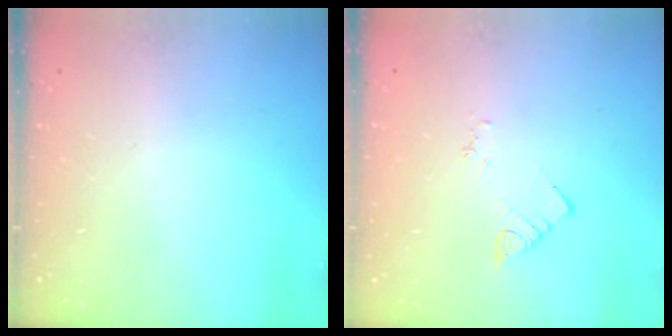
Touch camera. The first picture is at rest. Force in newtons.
{"total": 2.4, "press": 2.3, "slide": 0.4}